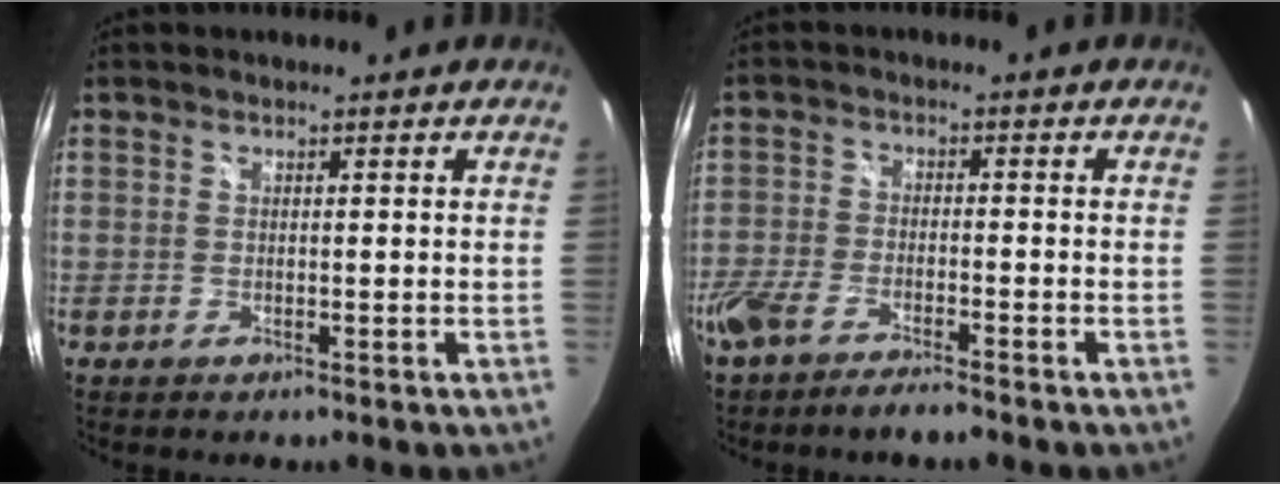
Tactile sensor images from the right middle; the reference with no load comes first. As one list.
[{"total": 7.0, "force": [-5.6, 1.7, 3.9], "torque": [-0.101, -0.017, -0.110]}]